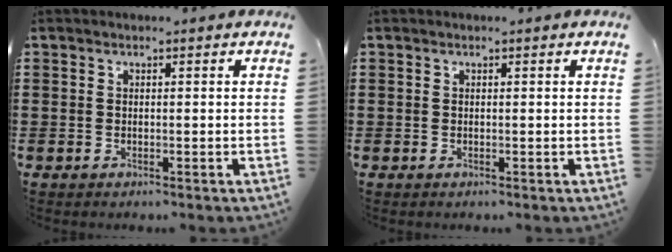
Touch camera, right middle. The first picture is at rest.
{"total": 0.0}